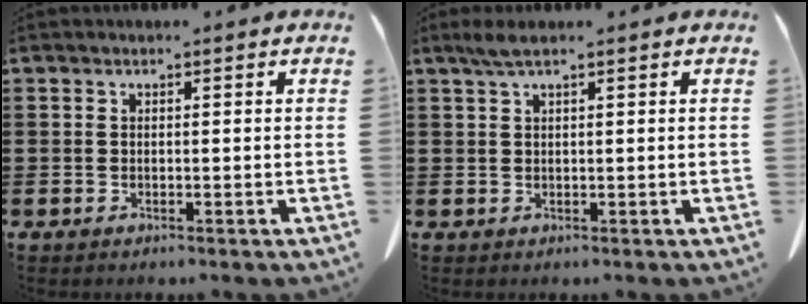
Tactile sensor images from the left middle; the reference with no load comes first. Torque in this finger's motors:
{"motor_torque": [0.59, -0.24, 0.04, 0.04]}